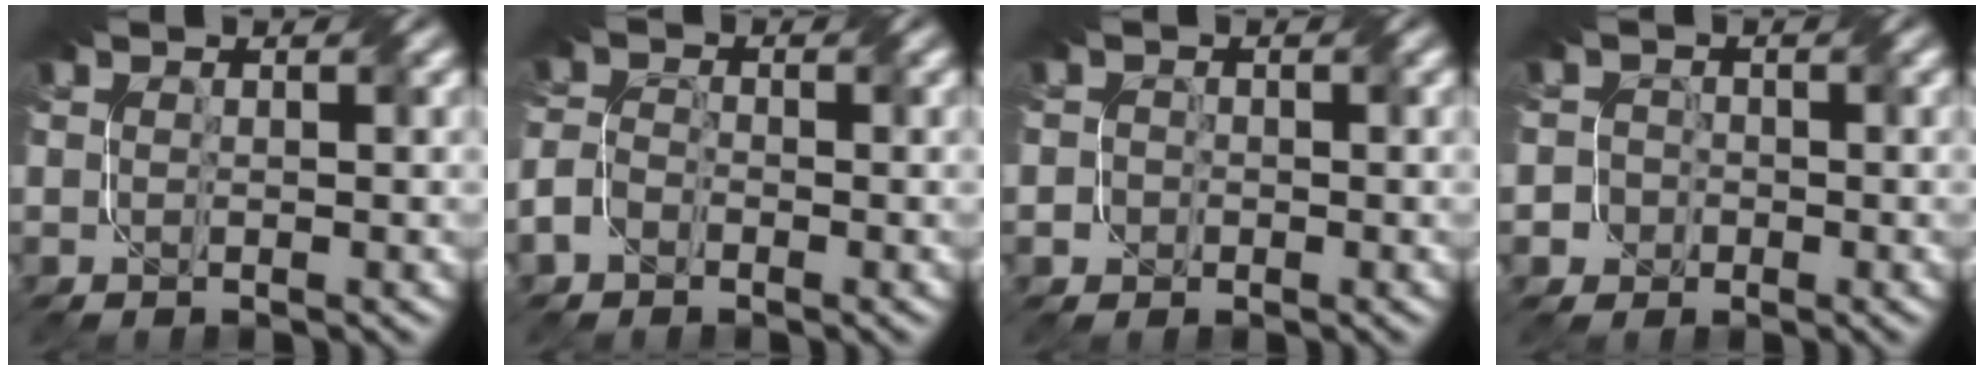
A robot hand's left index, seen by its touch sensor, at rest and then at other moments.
{"total": 2.1, "force": [-1.8, 0.9, 0.7], "torque": [-0.021, 0.003, -0.040]}
{"total": 1.2, "force": [-0.5, 1.1, 0.3], "torque": [0.011, 0.011, -0.022]}
{"total": 2.8, "force": [-1.4, 2.4, 0.1], "torque": [0.019, 0.014, -0.044]}